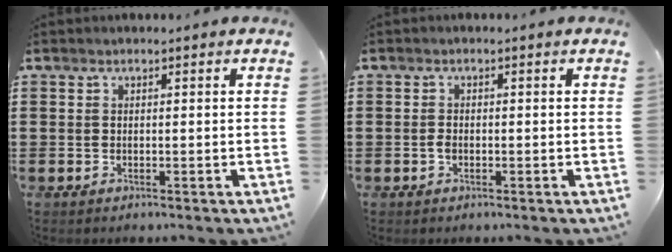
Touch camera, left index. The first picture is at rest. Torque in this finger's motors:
{"motor_torque": [0.01, 0.01, 0.01, 0.01]}